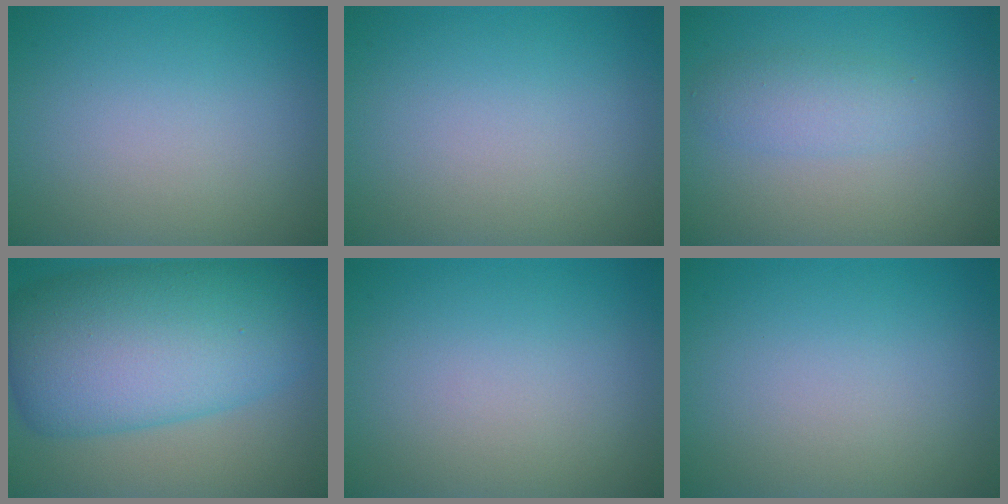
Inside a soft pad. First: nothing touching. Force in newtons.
{"total": 0.0}
{"total": 2.3, "press": 2.3, "slide": 0.2}
{"total": 12.6, "press": 12.6, "slide": 0.2}
{"total": 0.0}
{"total": 0.0}